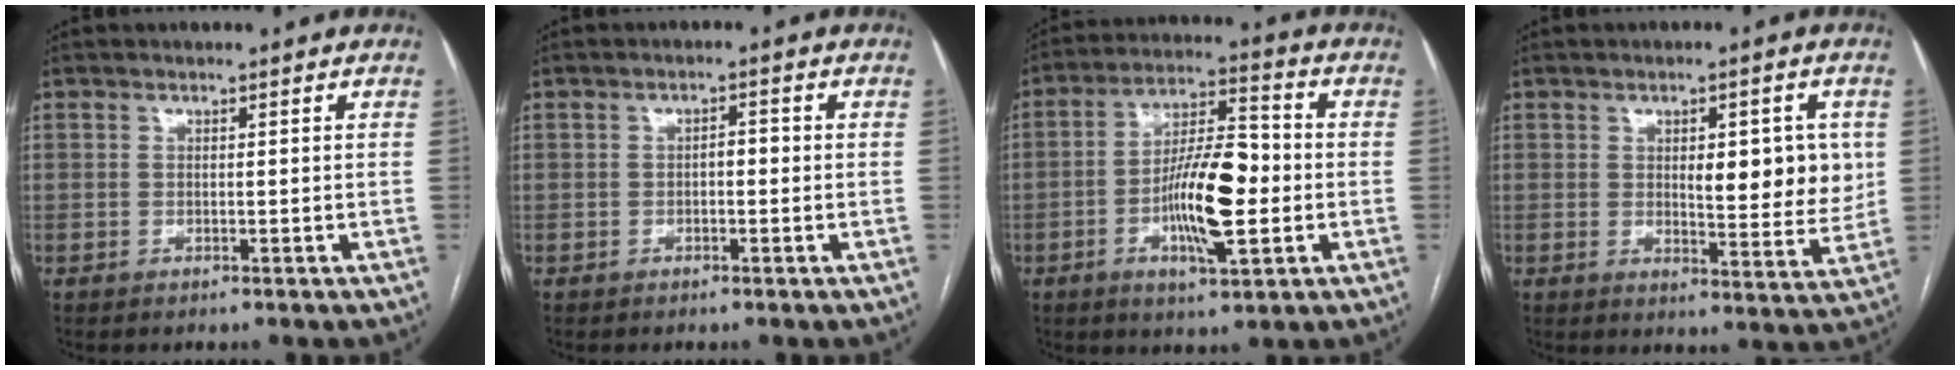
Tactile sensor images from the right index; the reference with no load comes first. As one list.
[{"total": 1.7, "force": [-0.3, 0.7, 1.5], "torque": [-0.017, 0.006, -0.006]}, {"total": 12.9, "force": [-2.5, 3.2, 12.3], "torque": [-0.222, 0.009, -0.042]}, {"total": 9.6, "force": [1.6, 3.3, 8.8], "torque": [-0.112, -0.002, 0.025]}]